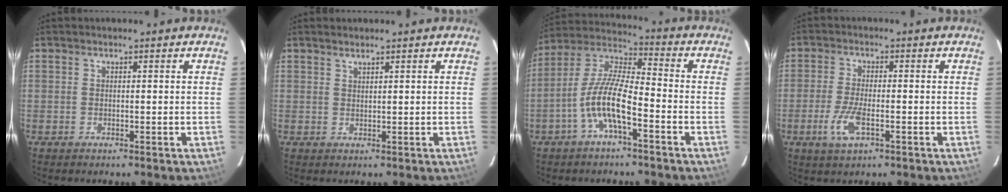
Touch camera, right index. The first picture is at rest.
{"total": 1.3, "force": [1.2, 0.1, 0.4], "torque": [-0.008, 0.001, 0.021]}
{"total": 10.7, "force": [-4.6, 2.5, 9.3], "torque": [-0.198, 0.008, -0.093]}
{"total": 6.1, "force": [-2.5, 1.9, 5.2], "torque": [-0.119, -0.008, -0.049]}